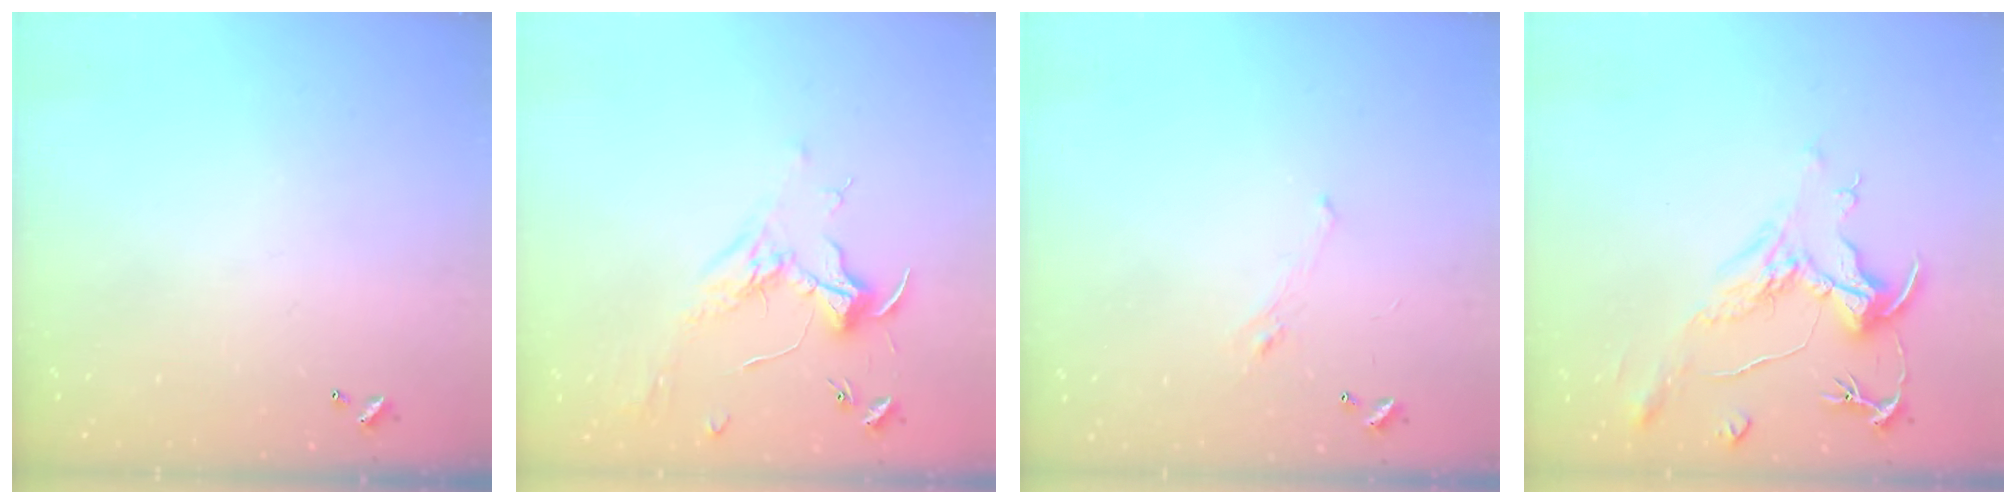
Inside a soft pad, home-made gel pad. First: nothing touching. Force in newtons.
{"total": 1.8, "press": 1.6, "slide": 0.8}
{"total": 1.2, "press": 0.8, "slide": 0.9}
{"total": 2.1, "press": 1.7, "slide": 1.3}